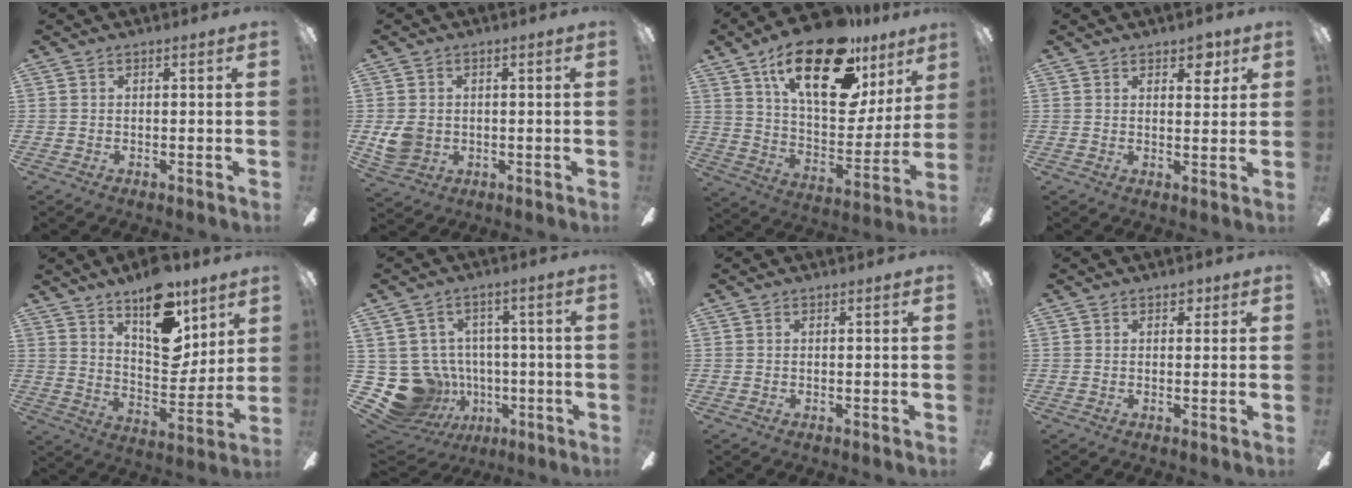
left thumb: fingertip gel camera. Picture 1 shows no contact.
{"total": 5.6, "force": [0.0, 4.9, 2.7], "torque": [-0.042, 0.007, 0.003]}
{"total": 26.5, "force": [15.7, 11.1, 18.2], "torque": [-0.282, -0.085, 0.271]}
{"total": 4.7, "force": [3.0, 2.3, 2.7], "torque": [-0.019, -0.011, 0.047]}
{"total": 18.2, "force": [11.8, 8.5, 11.0], "torque": [-0.158, -0.068, 0.203]}
{"total": 14.8, "force": [-3.1, 13.6, 5.1], "torque": [-0.141, 0.011, -0.027]}
{"total": 0.0}
{"total": 1.8, "force": [1.1, 1.2, 0.8], "torque": [-0.001, -0.002, 0.016]}